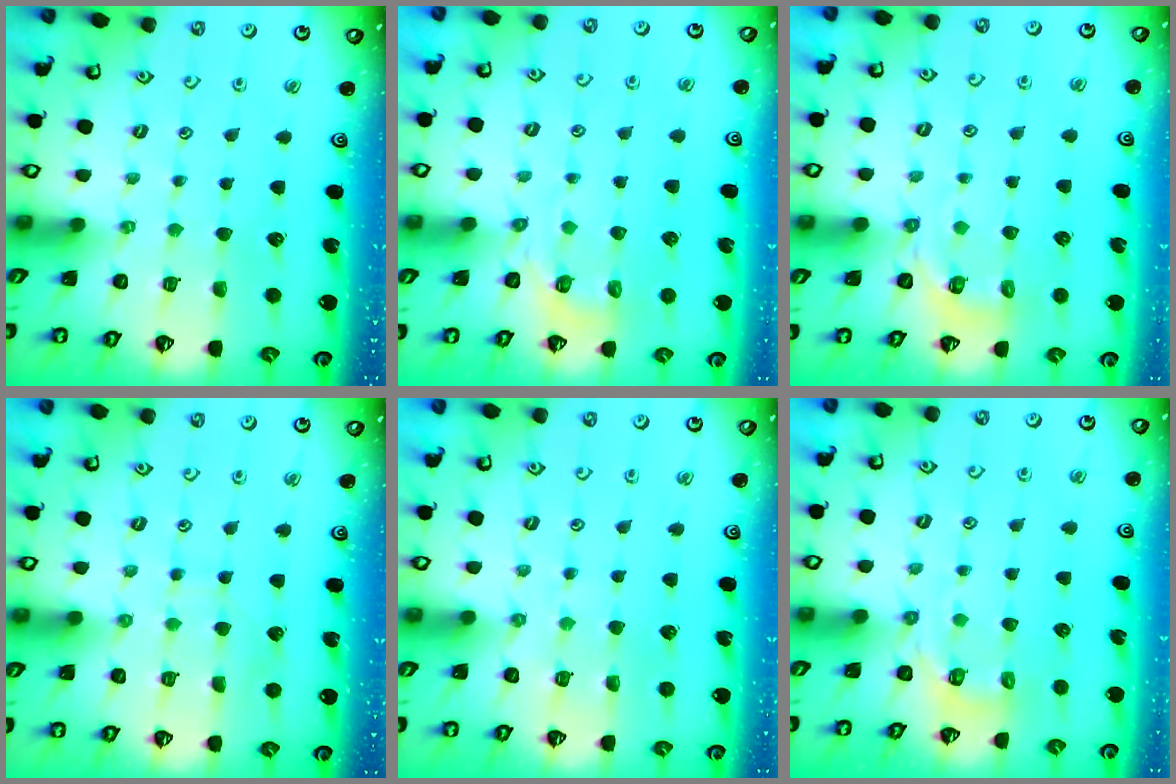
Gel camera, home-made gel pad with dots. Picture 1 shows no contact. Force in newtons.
{"total": 3.8, "press": 3.4, "slide": 1.8}
{"total": 4.5, "press": 4.1, "slide": 1.8}
{"total": 5.4, "press": 5.4, "slide": 0.6}
{"total": 7.0, "press": 7.0, "slide": 0.5}
{"total": 3.8, "press": 3.5, "slide": 1.5}